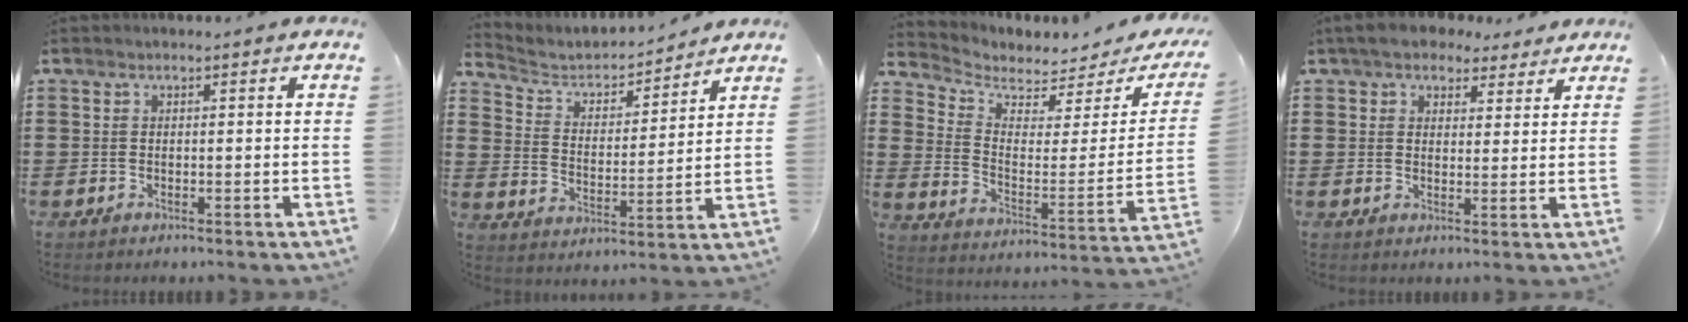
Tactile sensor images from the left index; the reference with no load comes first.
{"total": 4.2, "force": [3.8, 1.5, 1.0], "torque": [-0.044, -0.028, 0.059]}
{"total": 3.6, "force": [3.2, 1.5, 0.7], "torque": [-0.041, -0.027, 0.051]}
{"total": 5.2, "force": [4.4, 2.3, 1.6], "torque": [-0.049, 0.001, 0.084]}